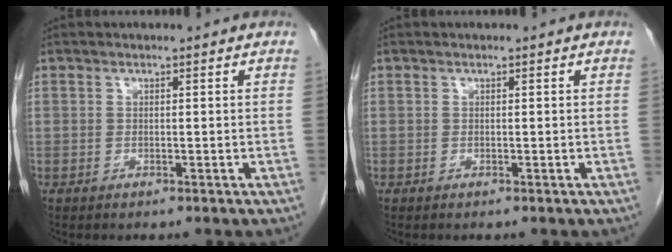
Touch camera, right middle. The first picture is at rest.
{"total": 0.0}